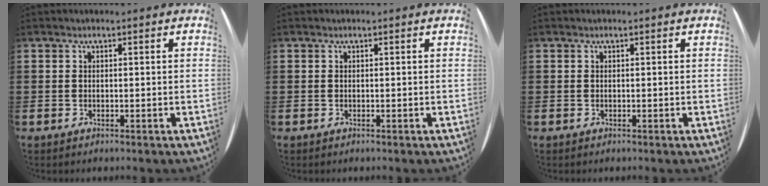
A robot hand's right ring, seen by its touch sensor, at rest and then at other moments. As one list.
[{"total": 0.0}, {"total": 0.0}]